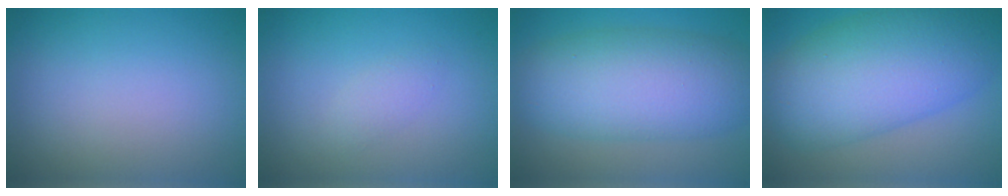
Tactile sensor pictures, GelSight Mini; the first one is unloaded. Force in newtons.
{"total": 1.1, "press": 1.1, "slide": 0.1}
{"total": 9.3, "press": 9.3, "slide": 0.1}
{"total": 11.5, "press": 11.5, "slide": 0.1}